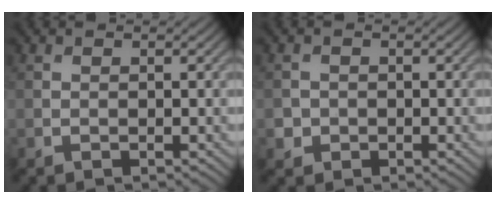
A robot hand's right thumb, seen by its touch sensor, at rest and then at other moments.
{"total": 1.6, "force": [-0.5, 1.5, 0.2], "torque": [0.001, -0.005, -0.012]}